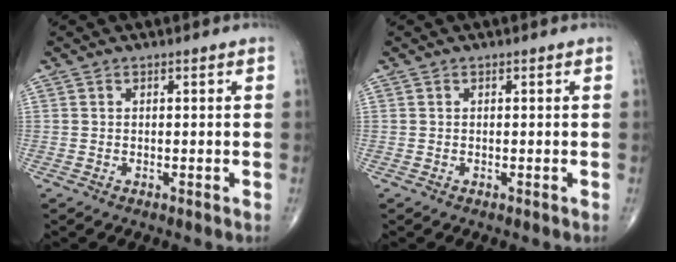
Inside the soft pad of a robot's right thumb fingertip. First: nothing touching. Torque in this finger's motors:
{"motor_torque": [-0.01, -0.01, -0.05, -0.01, 0.01]}